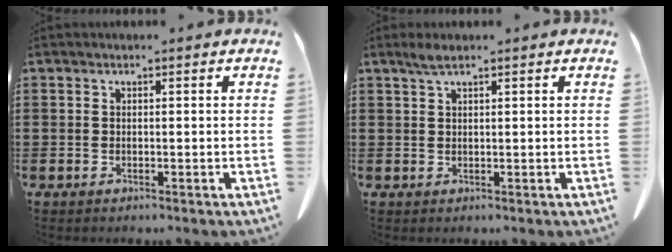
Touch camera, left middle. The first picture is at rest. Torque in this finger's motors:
{"motor_torque": [0.22, 0.23, 0.03, 0.02]}